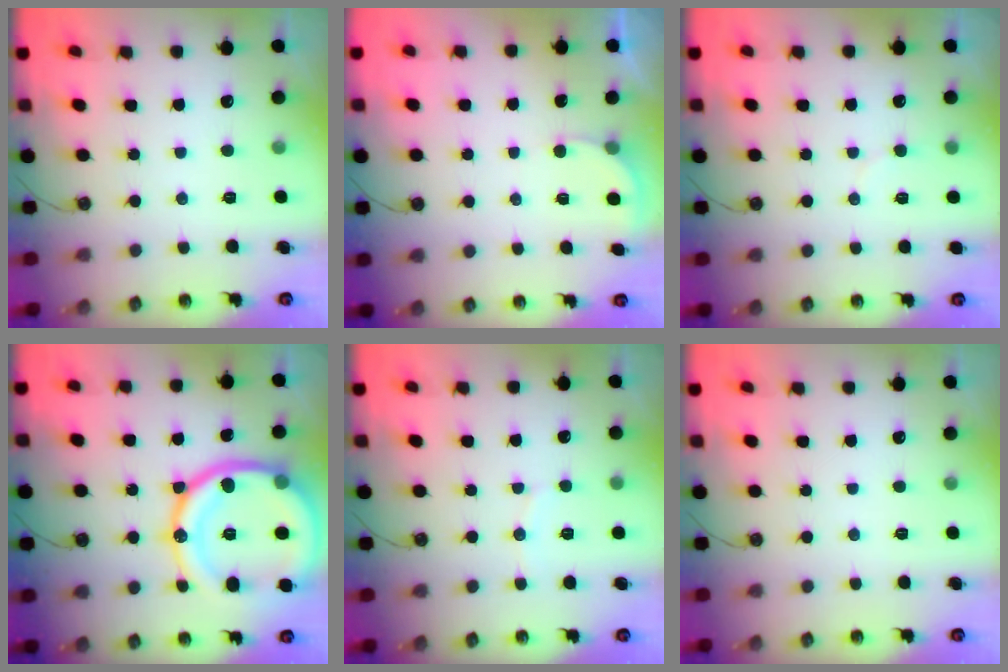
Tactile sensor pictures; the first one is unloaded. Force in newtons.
{"total": 2.7, "press": 2.7, "slide": 0.2}
{"total": 3.2, "press": 3.2, "slide": 0.5}
{"total": 26.4, "press": 26.2, "slide": 2.9}
{"total": 4.4, "press": 4.4, "slide": 0.4}
{"total": 0.0}